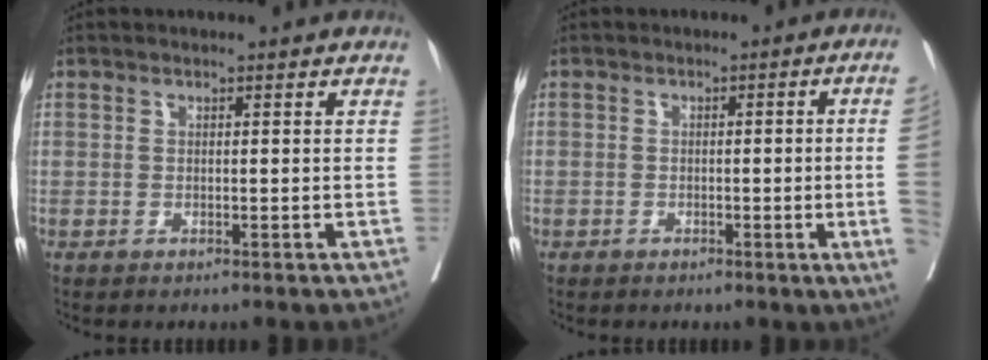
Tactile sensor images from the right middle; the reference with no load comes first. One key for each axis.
{"total": 6.7, "fx": -1.1, "fy": -1.7, "fz": 6.4, "tx": -0.068, "ty": -0.010, "tz": -0.015}